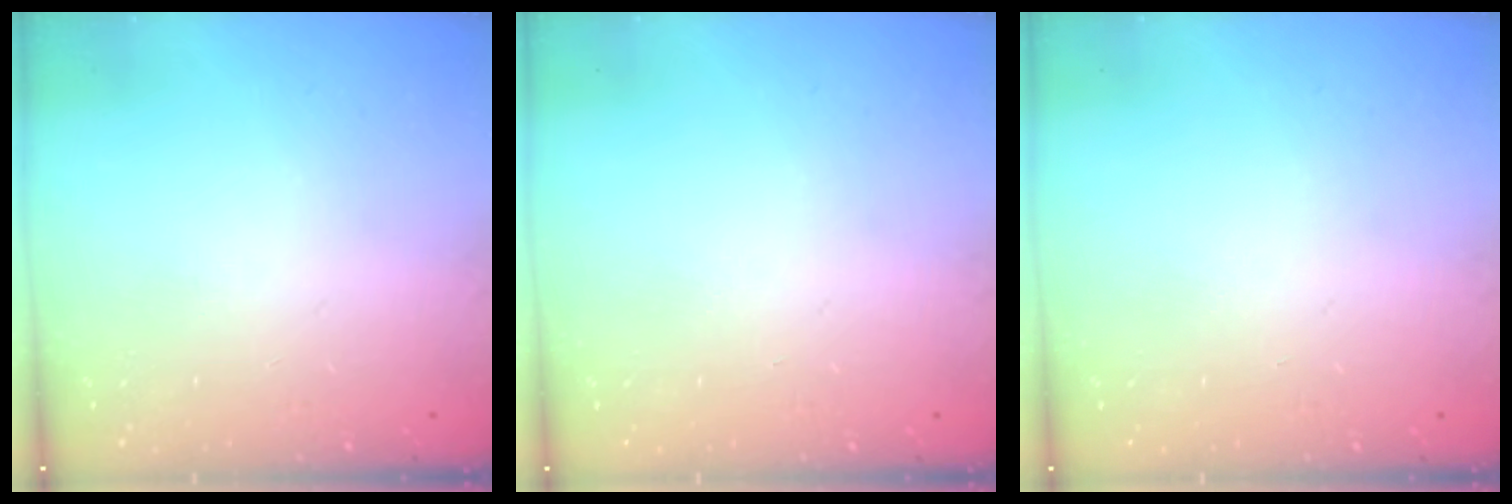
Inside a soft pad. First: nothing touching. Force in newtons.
{"total": 0.0}
{"total": 0.0}